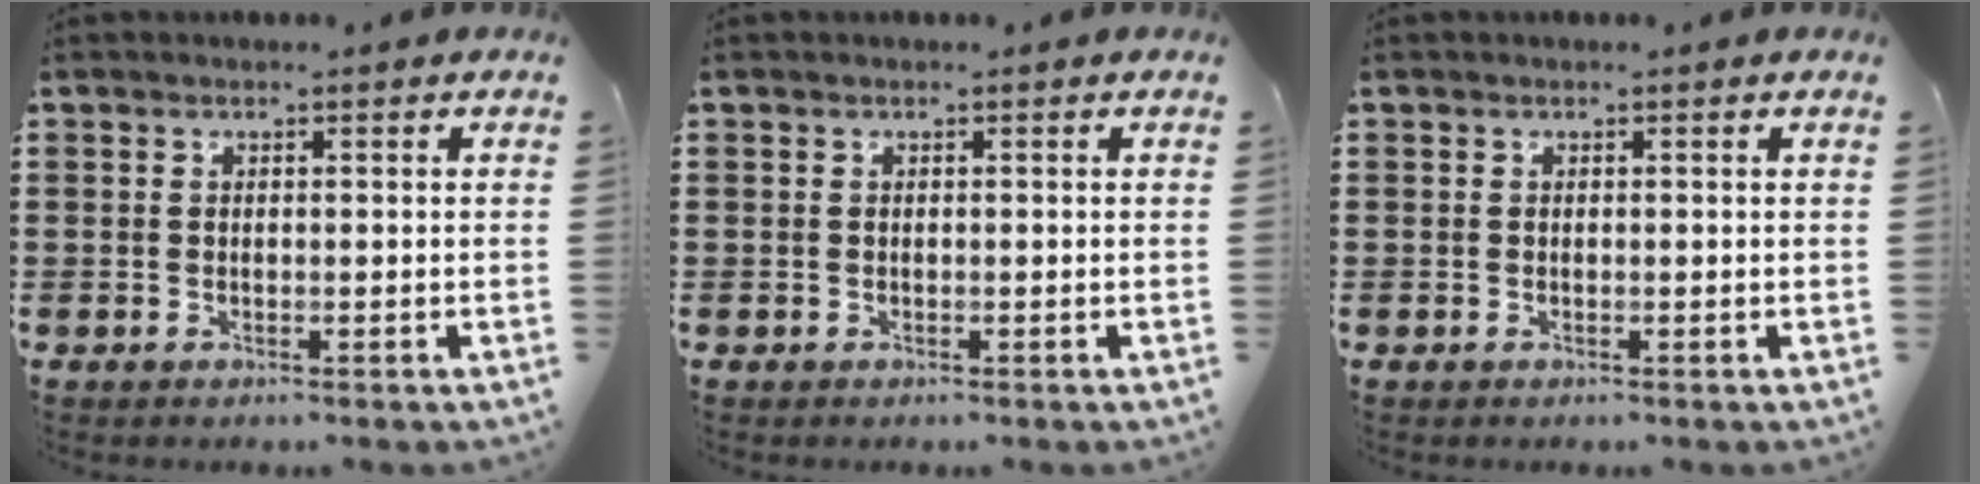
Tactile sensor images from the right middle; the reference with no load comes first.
{"total": 0.0}
{"total": 0.0}